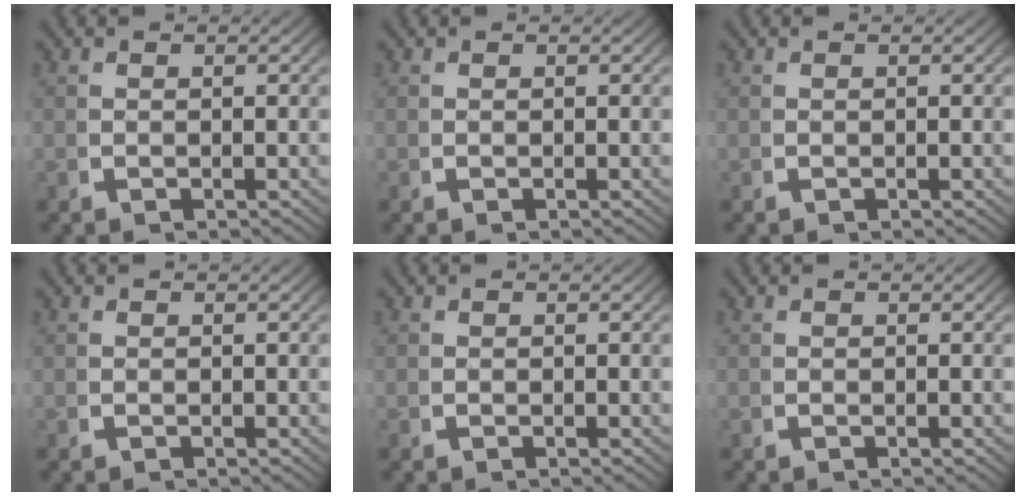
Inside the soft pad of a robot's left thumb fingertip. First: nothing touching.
{"total": 0.0}
{"total": 0.0}
{"total": 0.0}
{"total": 0.0}
{"total": 0.0}